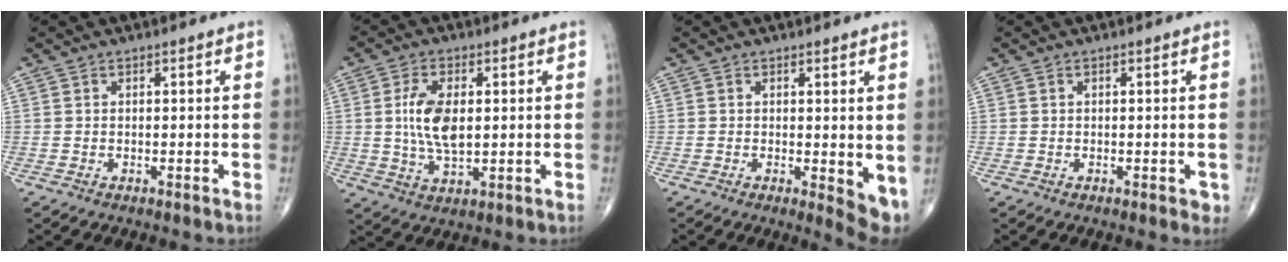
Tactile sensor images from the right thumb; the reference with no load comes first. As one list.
[{"total": 9.1, "force": [1.0, 4.5, 7.8], "torque": [-0.154, -0.007, 0.023]}, {"total": 5.0, "force": [0.1, 1.9, 4.7], "torque": [-0.057, -0.014, 0.002]}, {"total": 1.3, "force": [-0.2, 0.8, 1.1], "torque": [-0.007, -0.001, -0.003]}]